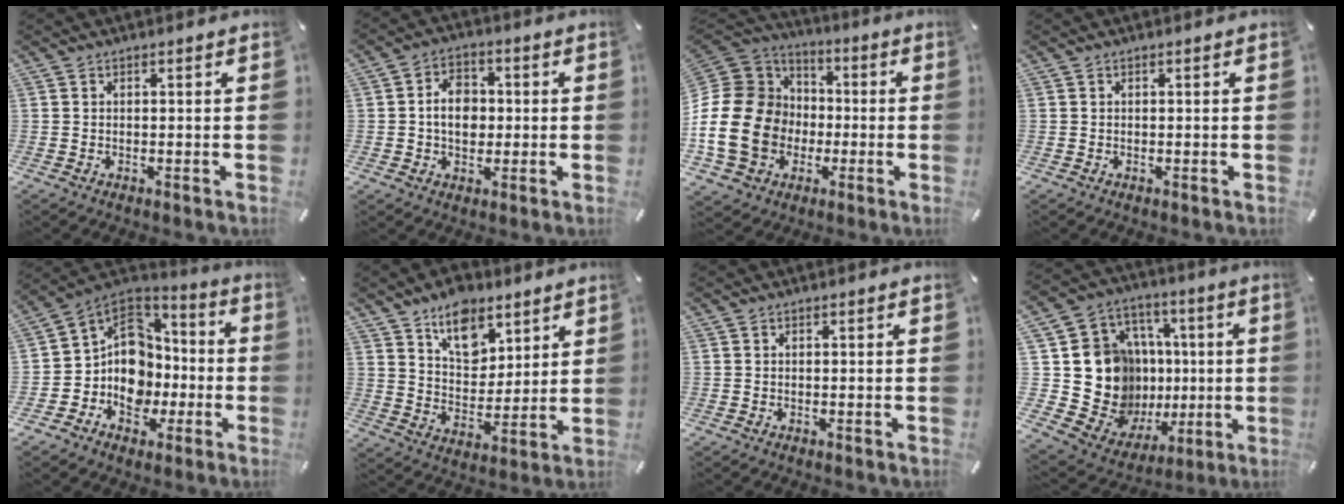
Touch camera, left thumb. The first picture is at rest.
{"total": 7.3, "force": [-0.2, 5.7, 4.6], "torque": [-0.082, 0.007, -0.005]}
{"total": 22.5, "force": [-4.7, 18.8, 11.5], "torque": [-0.246, 0.028, -0.067]}
{"total": 0.0}
{"total": 12.5, "force": [-1.9, 11.6, 4.1], "torque": [-0.092, -0.013, -0.028]}
{"total": 11.7, "force": [7.7, 7.5, 4.5], "torque": [-0.066, -0.049, 0.139]}
{"total": 0.0}
{"total": 20.9, "force": [0.9, 18.5, 9.7], "torque": [-0.177, -0.031, 0.061]}